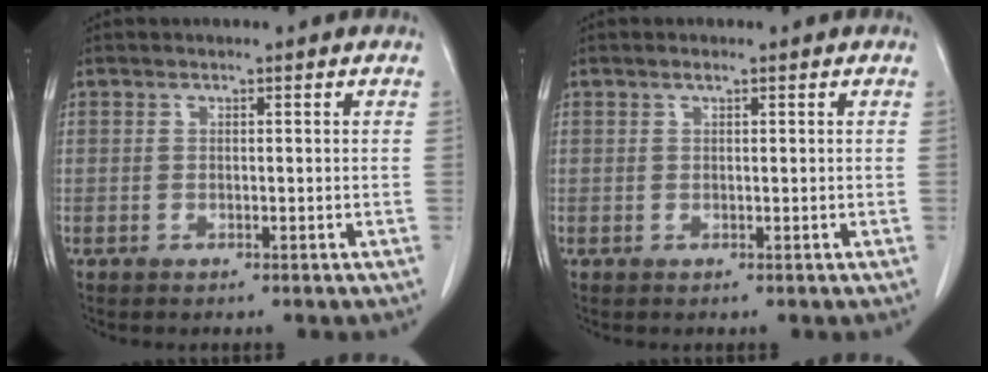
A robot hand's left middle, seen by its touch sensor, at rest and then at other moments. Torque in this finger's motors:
{"motor_torque": [0.11, -0.09, -0.10, 0.00]}